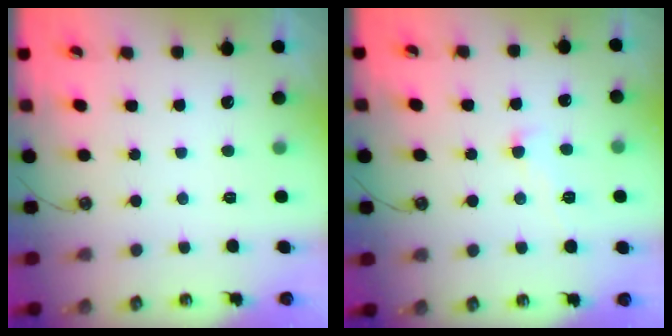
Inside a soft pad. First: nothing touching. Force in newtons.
{"total": 1.3, "press": 1.3, "slide": 0.2}